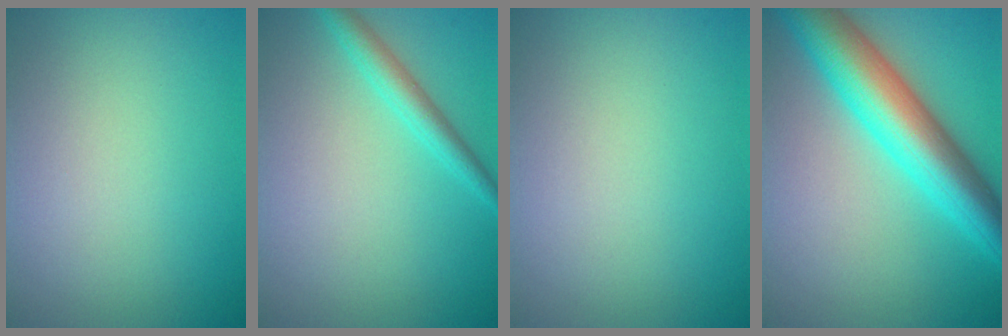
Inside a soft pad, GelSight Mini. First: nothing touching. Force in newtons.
{"total": 2.2, "press": 2.2, "slide": 0.1}
{"total": 0.0}
{"total": 9.0, "press": 9.0, "slide": 0.0}